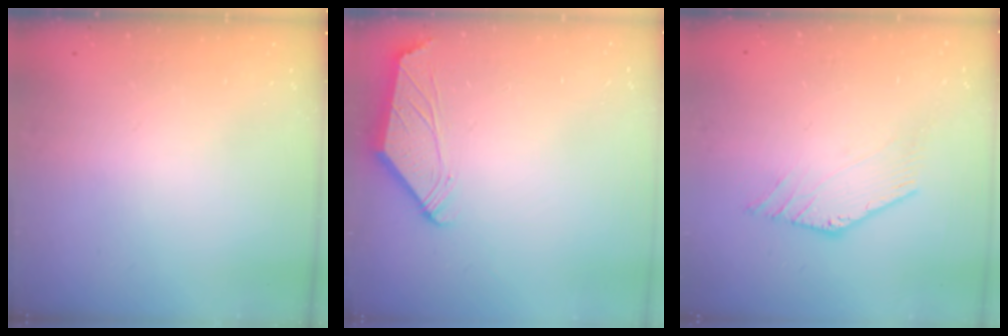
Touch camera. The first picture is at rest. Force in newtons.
{"total": 1.4, "press": 1.3, "slide": 0.3}
{"total": 0.0}